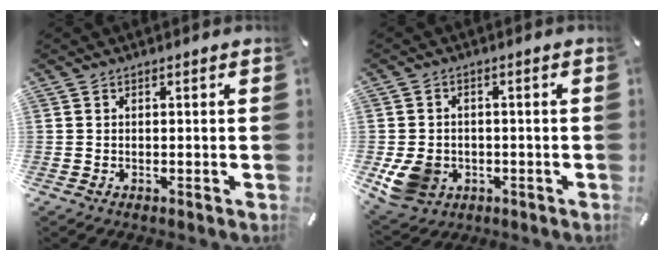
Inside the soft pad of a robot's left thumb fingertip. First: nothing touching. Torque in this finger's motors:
{"motor_torque": [0.98, 1.15, 0.41, 0.17, 0.04]}